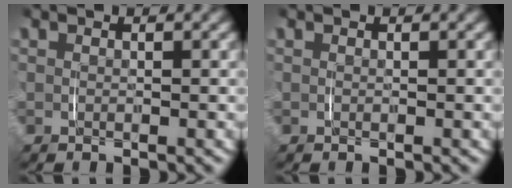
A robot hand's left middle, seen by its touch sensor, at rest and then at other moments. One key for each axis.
{"total": 0.0}